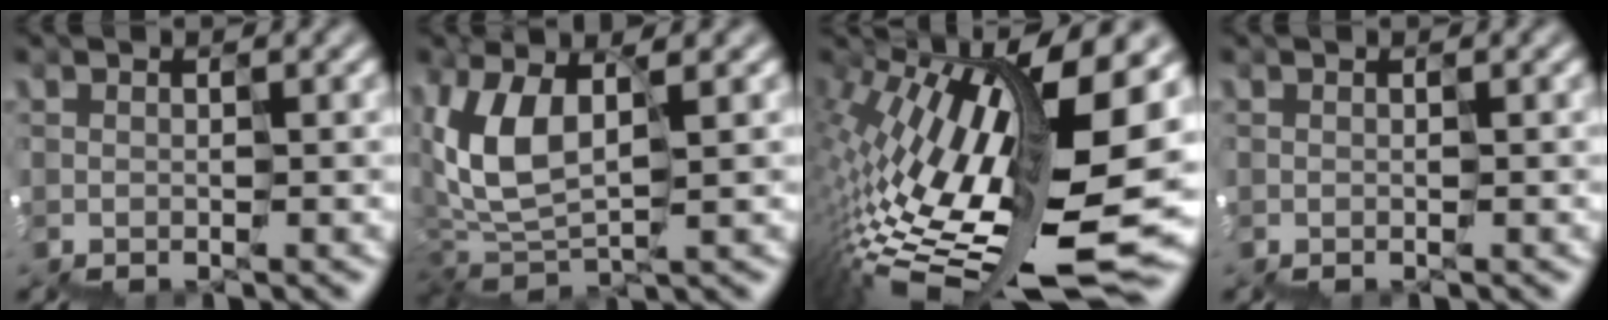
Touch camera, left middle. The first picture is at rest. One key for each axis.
{"total": 4.8, "fx": 1.6, "fy": 3.1, "fz": 3.2, "tx": -0.092, "ty": 0.006, "tz": 0.031}
{"total": 15.1, "fx": 0.3, "fy": 5.9, "fz": 13.9, "tx": -0.258, "ty": 0.003, "tz": 0.000}
{"total": 0.0}